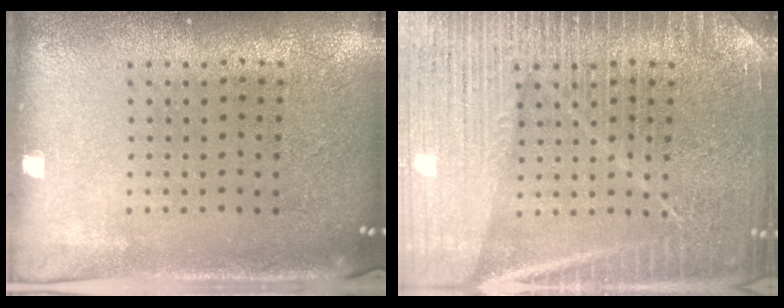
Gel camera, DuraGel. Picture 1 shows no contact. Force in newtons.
{"total": 6.8, "press": 6.7, "slide": 1.0}